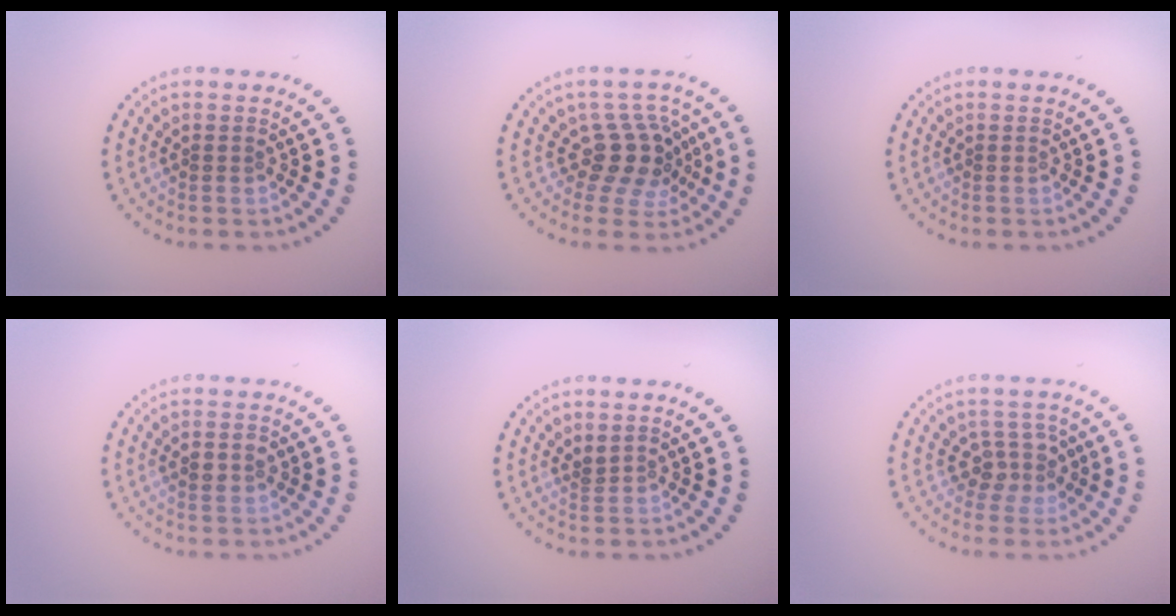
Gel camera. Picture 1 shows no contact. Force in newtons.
{"total": 3.9, "press": 3.1, "slide": 2.4}
{"total": 0.0}
{"total": 1.6, "press": 1.5, "slide": 0.5}
{"total": 0.6, "press": 0.4, "slide": 0.5}
{"total": 2.2, "press": 1.8, "slide": 1.3}